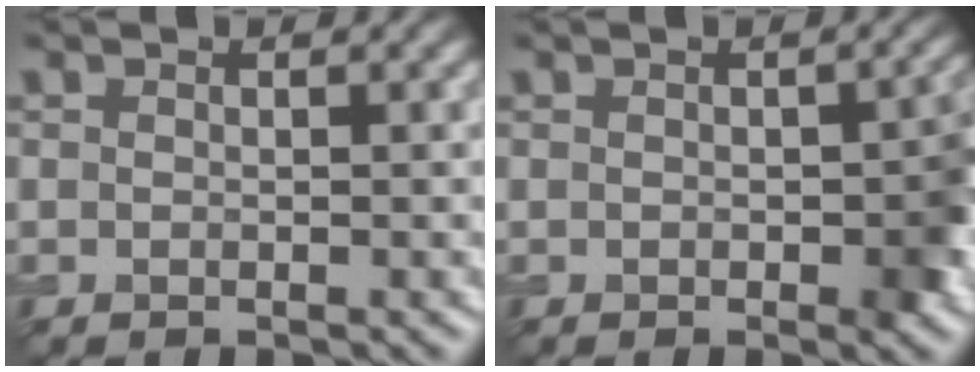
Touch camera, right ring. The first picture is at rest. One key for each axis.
{"total": 3.4, "fx": -0.5, "fy": 1.5, "fz": 3.0, "tx": -0.035, "ty": 0.000, "tz": -0.005}